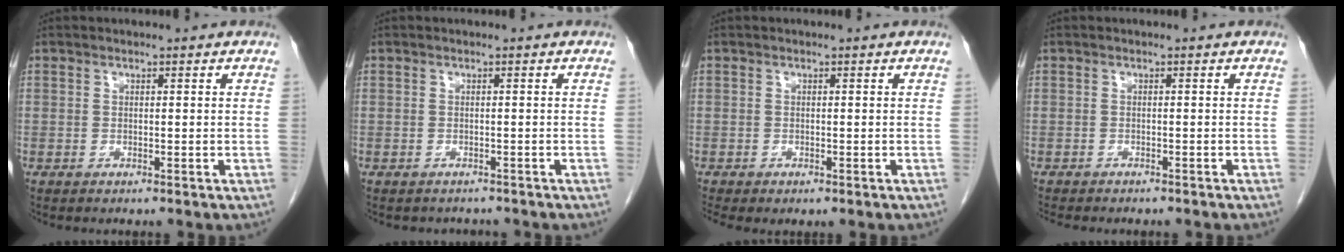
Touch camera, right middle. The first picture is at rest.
{"total": 2.4, "force": [-2.1, 1.1, 0.1], "torque": [-0.003, 0.000, -0.027]}
{"total": 1.8, "force": [-1.1, 0.9, 1.1], "torque": [-0.015, -0.003, -0.012]}
{"total": 6.3, "force": [-5.4, 1.6, 2.7], "torque": [-0.035, -0.007, -0.067]}